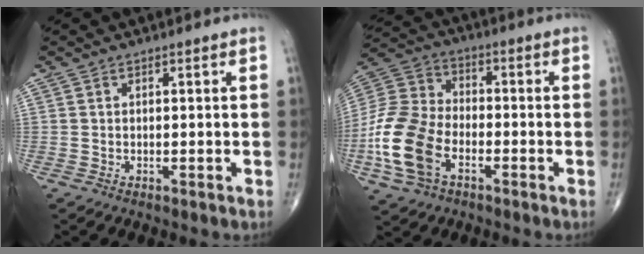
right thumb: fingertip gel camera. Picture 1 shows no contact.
{"total": 15.7, "force": [-5.4, 9.7, 11.1], "torque": [-0.233, 0.024, -0.112]}